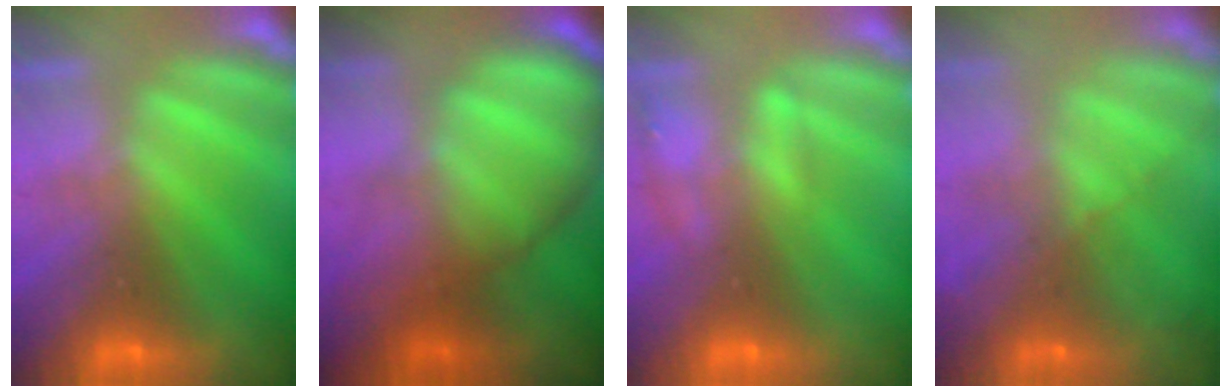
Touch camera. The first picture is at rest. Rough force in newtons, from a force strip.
{"total": 9.4}
{"total": 2.2}
{"total": 7.4}